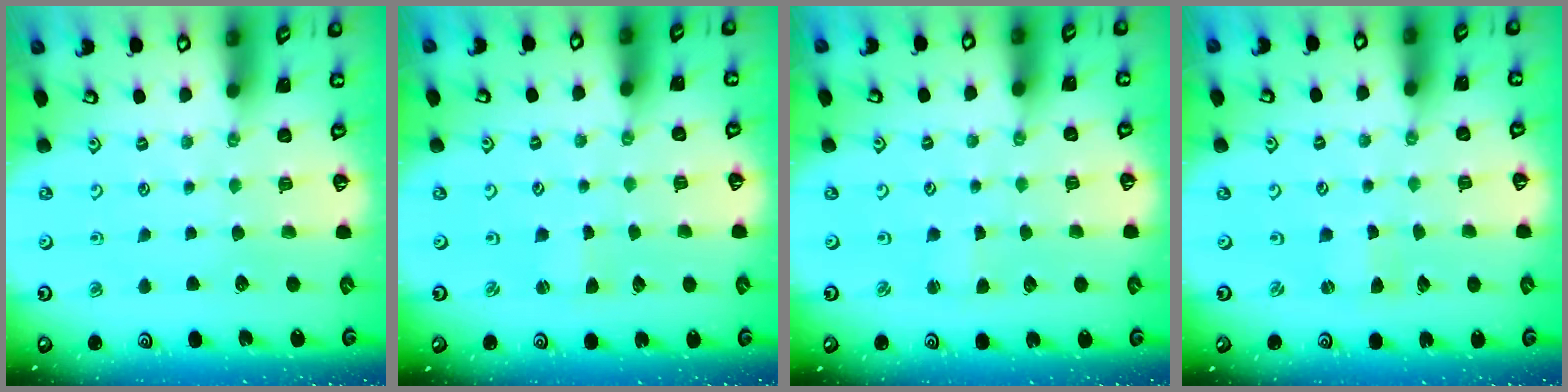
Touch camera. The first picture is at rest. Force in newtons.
{"total": 1.1, "press": 1.1, "slide": 0.2}
{"total": 1.0, "press": 0.9, "slide": 0.1}
{"total": 0.6, "press": 0.6, "slide": 0.1}